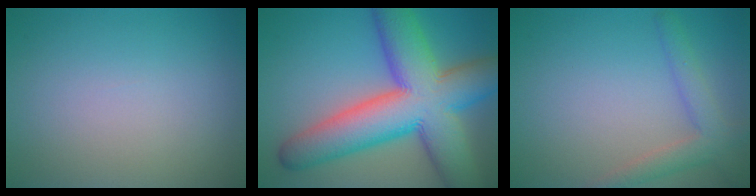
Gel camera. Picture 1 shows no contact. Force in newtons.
{"total": 13.6, "press": 13.6, "slide": 0.5}
{"total": 2.9, "press": 2.9, "slide": 0.2}